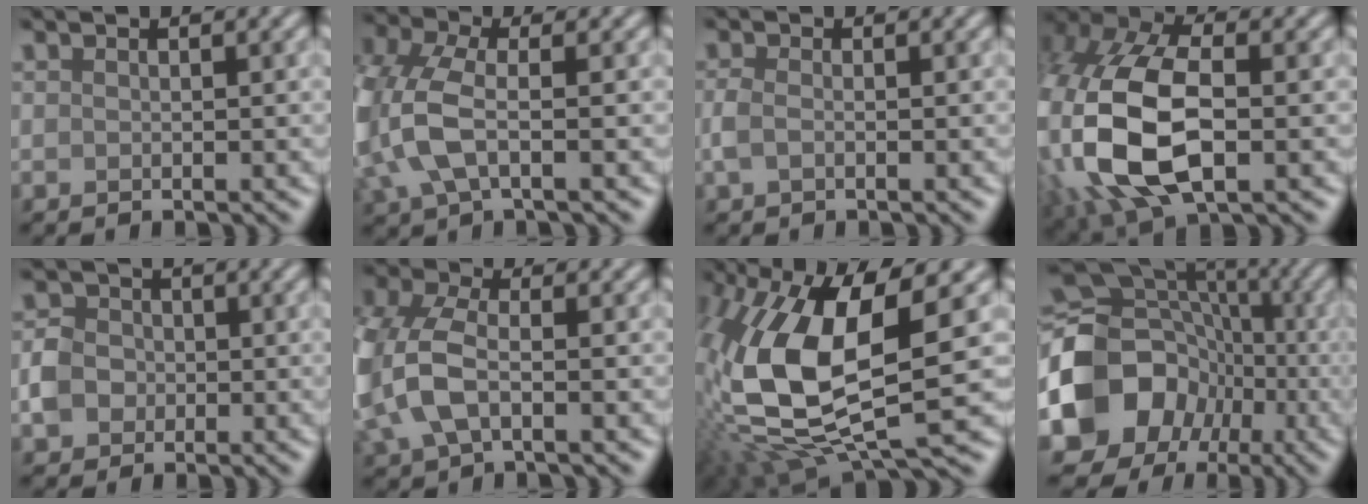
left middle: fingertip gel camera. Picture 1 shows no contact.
{"total": 7.1, "force": [-0.8, 4.0, 5.8], "torque": [-0.158, 0.000, -0.025]}
{"total": 1.4, "force": [-0.4, 0.8, 1.1], "torque": [-0.028, 0.000, -0.012]}
{"total": 14.0, "force": [-1.4, 8.3, 11.2], "torque": [-0.266, -0.006, -0.029]}
{"total": 3.2, "force": [-0.6, 2.8, 1.3], "torque": [-0.019, 0.004, -0.017]}
{"total": 8.8, "force": [-1.1, 5.7, 6.7], "torque": [-0.188, -0.001, -0.025]}
{"total": 13.1, "force": [1.3, 5.5, 11.8], "torque": [-0.264, -0.012, 0.028]}
{"total": 12.9, "force": [-3.4, 10.9, 6.0], "torque": [-0.136, -0.011, -0.072]}